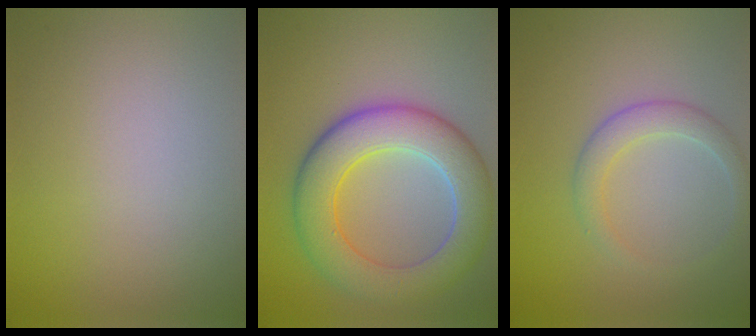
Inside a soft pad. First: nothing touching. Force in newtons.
{"total": 7.9, "press": 7.9, "slide": 0.4}
{"total": 2.4, "press": 2.4, "slide": 0.2}